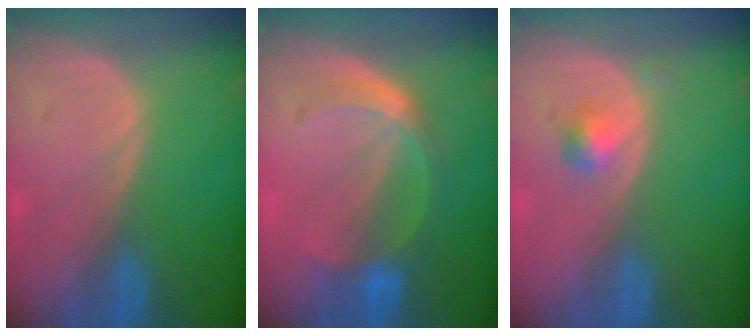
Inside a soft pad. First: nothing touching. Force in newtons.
{"total": 5.5, "press": 5.3, "slide": 1.6}
{"total": 2.0, "press": 2.0, "slide": 0.2}